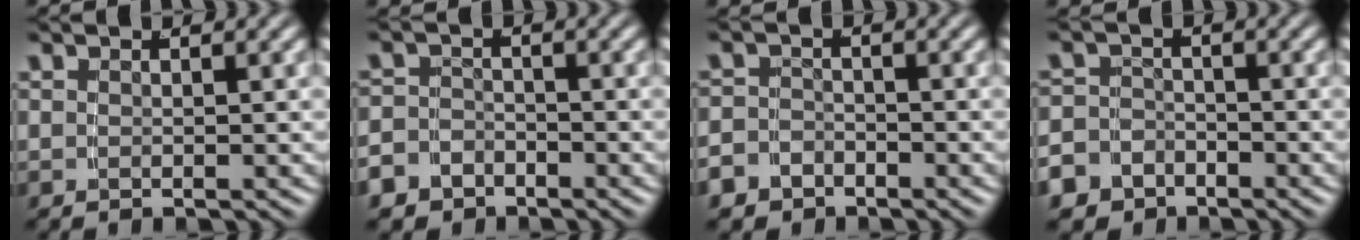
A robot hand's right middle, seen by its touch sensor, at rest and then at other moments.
{"total": 4.6, "force": [-3.0, 3.5, 0.5], "torque": [-0.020, -0.017, -0.053]}
{"total": 3.8, "force": [-2.6, 2.8, 0.3], "torque": [-0.015, -0.016, -0.045]}
{"total": 6.3, "force": [-3.6, 5.1, 1.2], "torque": [-0.032, -0.024, -0.064]}